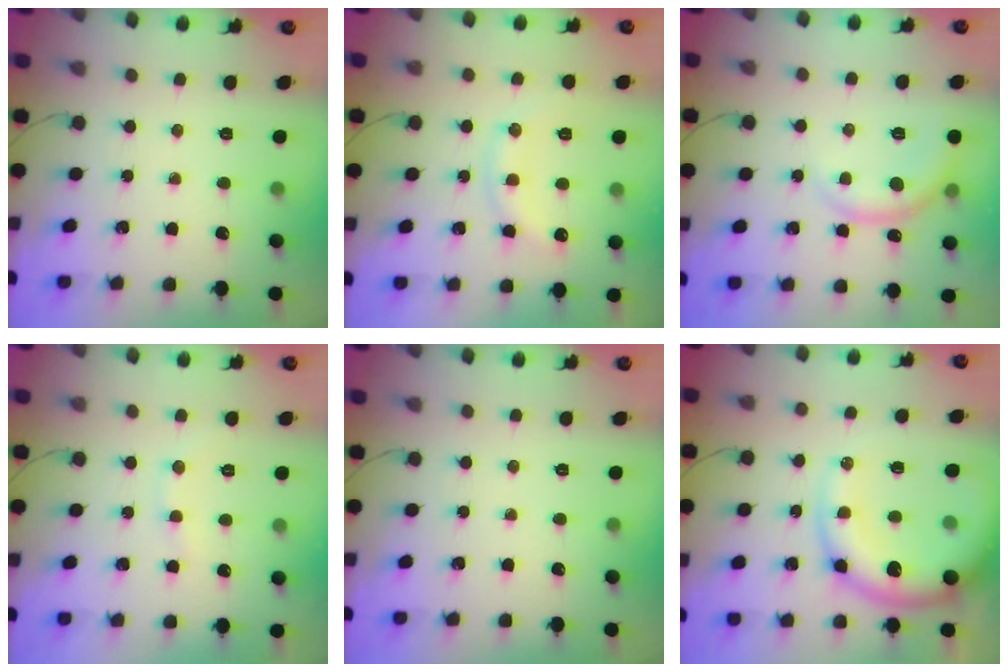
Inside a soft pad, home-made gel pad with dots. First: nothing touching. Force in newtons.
{"total": 11.3, "press": 11.3, "slide": 0.3}
{"total": 6.3, "press": 6.3, "slide": 0.5}
{"total": 6.2, "press": 6.0, "slide": 1.5}
{"total": 0.0}
{"total": 17.4, "press": 16.9, "slide": 4.4}